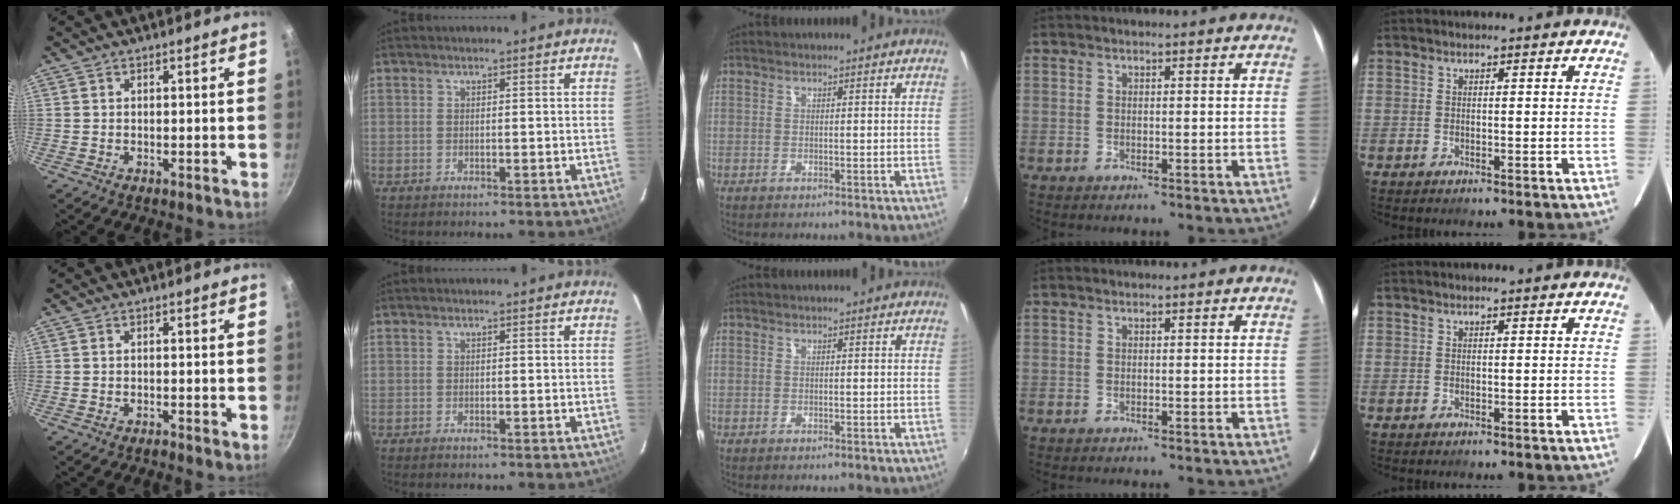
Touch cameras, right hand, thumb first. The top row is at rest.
{"thumb": {"total": 0.5, "force": [-0.5, 0.1, 0.3], "torque": [-0.009, 0.005, -0.010]}}